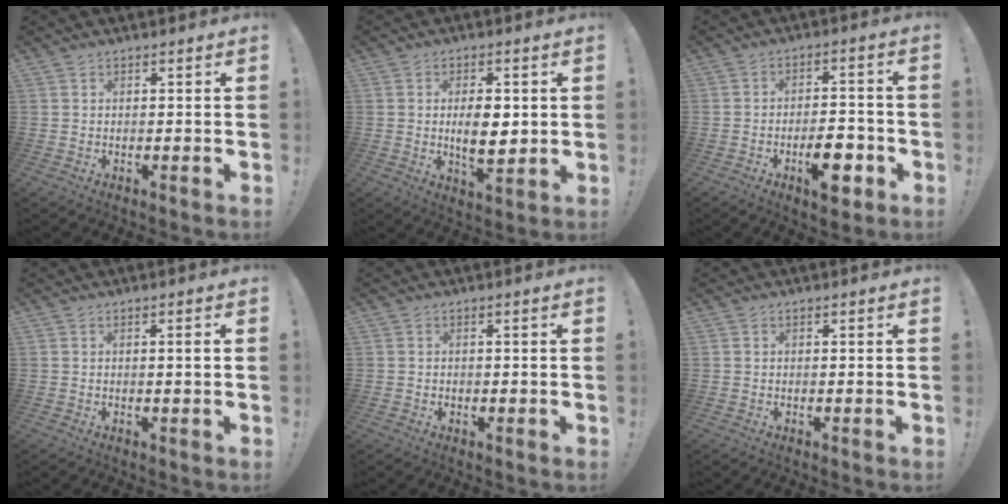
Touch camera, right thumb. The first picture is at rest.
{"total": 8.6, "force": [0.5, 4.1, 7.5], "torque": [-0.115, -0.015, 0.001]}
{"total": 9.9, "force": [-4.4, 4.4, 7.8], "torque": [-0.115, 0.020, -0.075]}
{"total": 1.9, "force": [0.3, -0.1, 1.8], "torque": [-0.026, -0.003, 0.001]}
{"total": 0.6, "force": [-0.4, 0.5, 0.0], "torque": [0.002, 0.002, -0.007]}
{"total": 0.0}